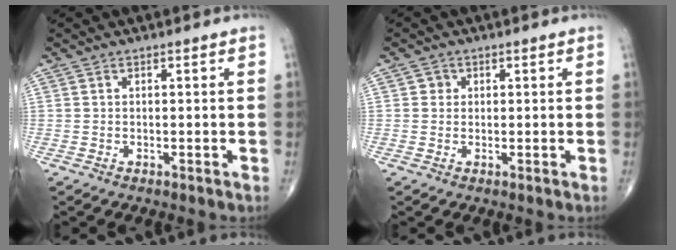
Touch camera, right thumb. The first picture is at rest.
{"total": 1.5, "force": [0.3, 1.4, 0.3], "torque": [0.003, 0.001, 0.001]}